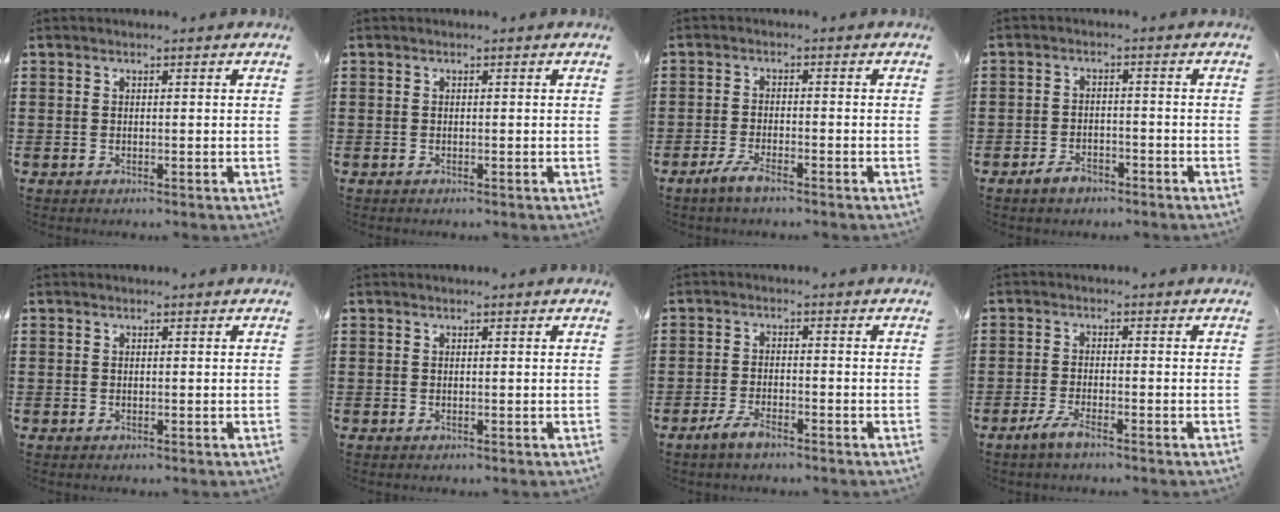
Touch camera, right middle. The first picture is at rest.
{"total": 0.0}
{"total": 3.2, "force": [-2.3, 0.6, 2.1], "torque": [-0.049, 0.000, -0.048]}
{"total": 2.7, "force": [-2.2, 1.3, 0.9], "torque": [-0.018, 0.005, -0.045]}
{"total": 0.0}
{"total": 0.0}
{"total": 3.4, "force": [-2.4, 1.1, 2.1], "torque": [-0.048, 0.002, -0.051]}
{"total": 3.0, "force": [-2.1, 0.5, 2.1], "torque": [-0.048, 0.000, -0.045]}